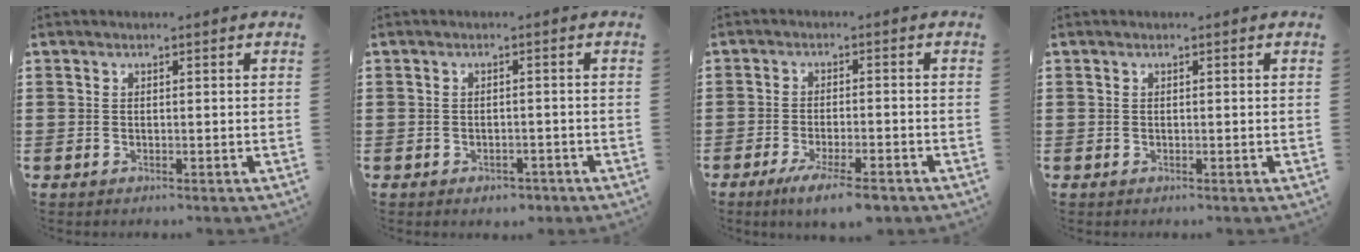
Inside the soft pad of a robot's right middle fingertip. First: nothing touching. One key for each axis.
{"total": 1.5, "fx": -1.3, "fy": 0.7, "fz": 0.2, "tx": -0.009, "ty": -0.001, "tz": -0.027}
{"total": 5.3, "fx": -3.8, "fy": 0.6, "fz": 3.5, "tx": -0.068, "ty": -0.009, "tz": -0.069}
{"total": 0.0}